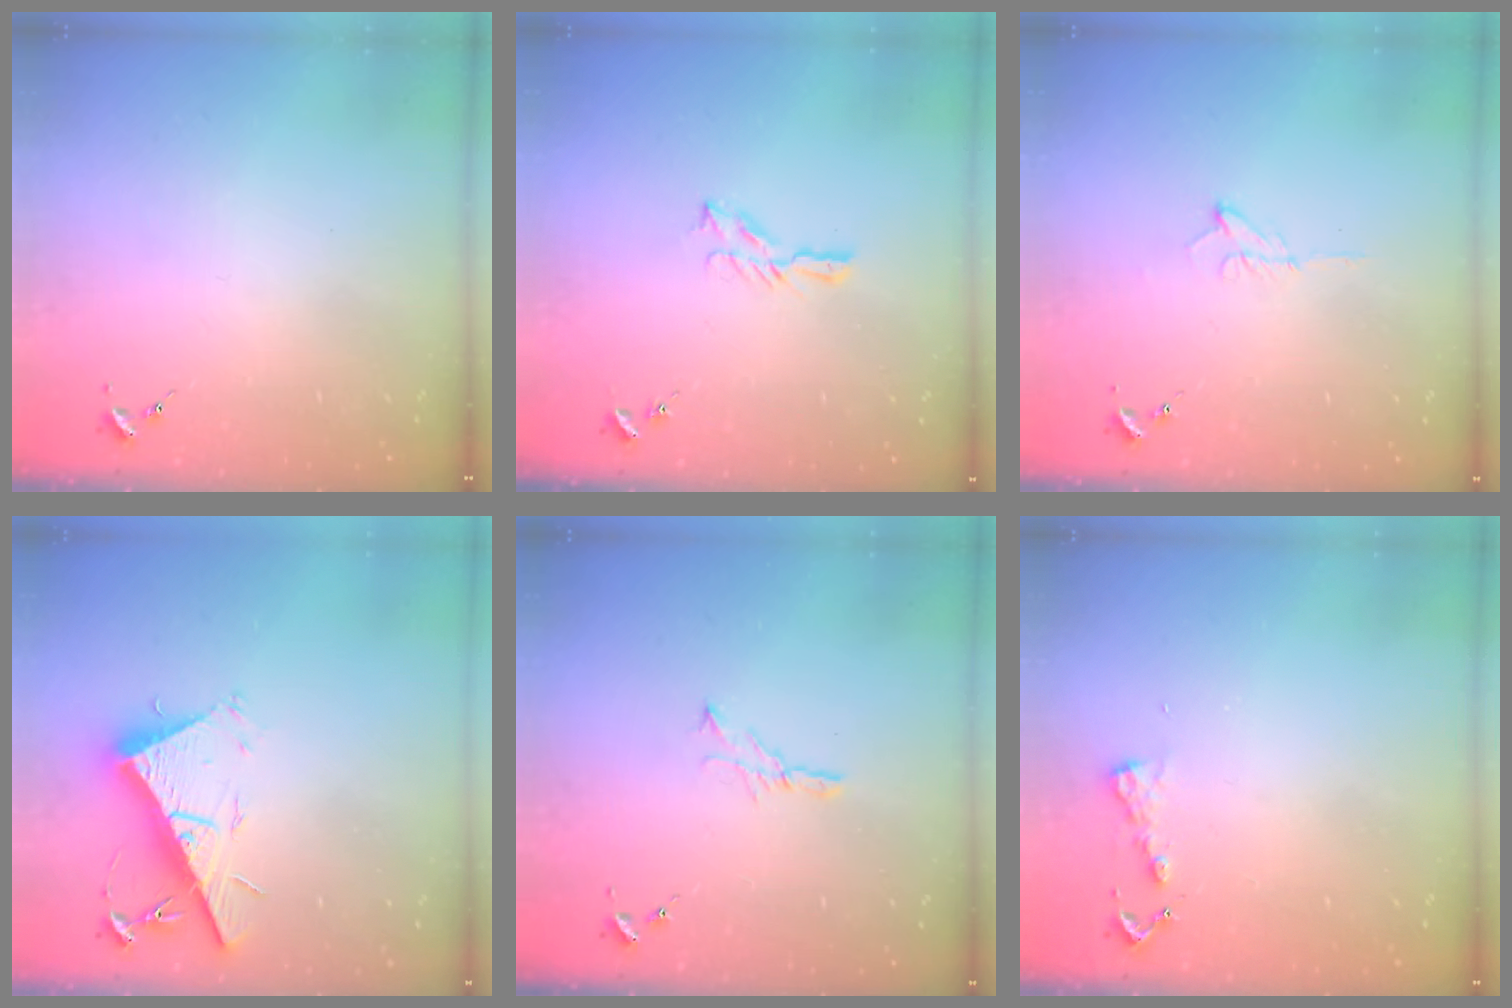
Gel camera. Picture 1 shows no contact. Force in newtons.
{"total": 5.1, "press": 5.1, "slide": 0.5}
{"total": 6.5, "press": 6.5, "slide": 0.8}
{"total": 17.5, "press": 17.5, "slide": 0.4}
{"total": 5.2, "press": 5.2, "slide": 0.3}
{"total": 4.6, "press": 4.6, "slide": 0.4}